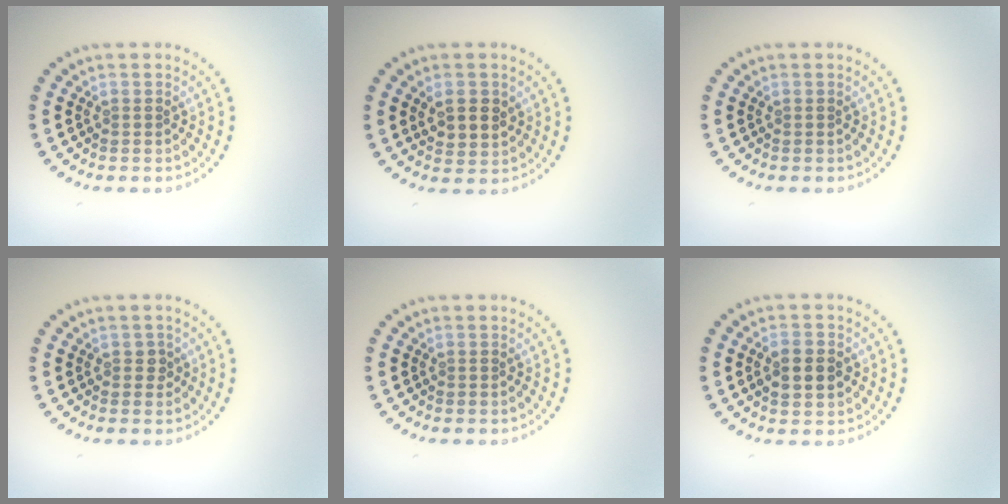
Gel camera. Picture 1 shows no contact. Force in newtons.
{"total": 2.8, "press": 2.7, "slide": 0.8}
{"total": 0.0}
{"total": 0.8, "press": 0.8, "slide": 0.3}
{"total": 0.0}
{"total": 3.1, "press": 3.1, "slide": 0.2}